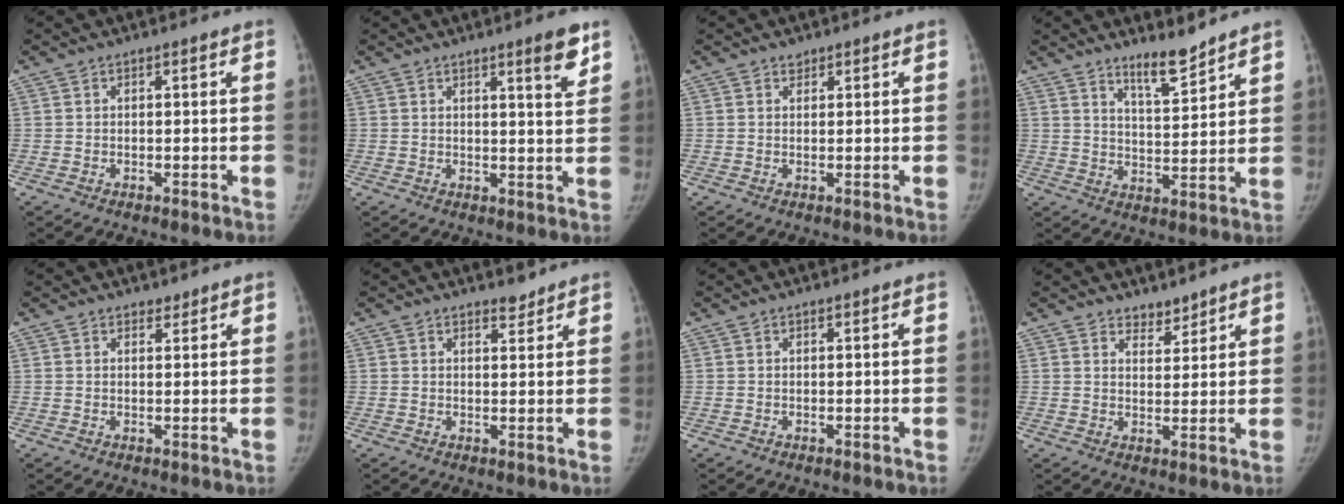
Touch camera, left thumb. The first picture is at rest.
{"total": 5.3, "force": [3.4, 0.6, 4.0], "torque": [-0.049, -0.024, 0.047]}
{"total": 1.0, "force": [0.7, 0.6, 0.1], "torque": [0.008, -0.005, 0.008]}
{"total": 6.8, "force": [5.7, 1.1, 3.5], "torque": [-0.048, -0.053, 0.100]}
{"total": 1.1, "force": [0.9, 0.5, 0.0], "torque": [0.010, -0.008, 0.011]}
{"total": 1.9, "force": [1.7, 0.7, 0.3], "torque": [0.008, -0.014, 0.022]}
{"total": 0.0}
{"total": 3.2, "force": [2.8, 1.5, 0.4], "torque": [0.016, -0.021, 0.043]}